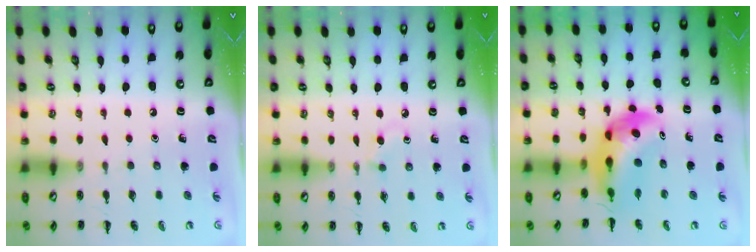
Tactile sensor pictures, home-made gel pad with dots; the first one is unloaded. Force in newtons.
{"total": 1.5, "press": 1.3, "slide": 0.8}
{"total": 6.2, "press": 6.0, "slide": 1.9}